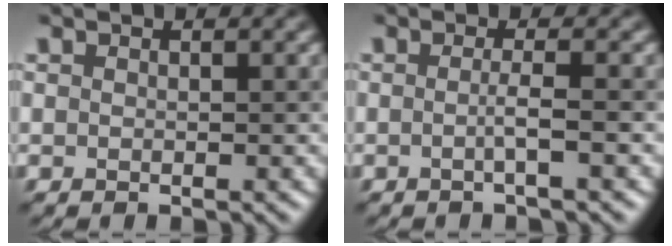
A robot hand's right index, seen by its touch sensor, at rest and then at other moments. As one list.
[{"total": 1.6, "force": [-0.4, 0.1, 1.6], "torque": [-0.027, -0.004, -0.007]}]